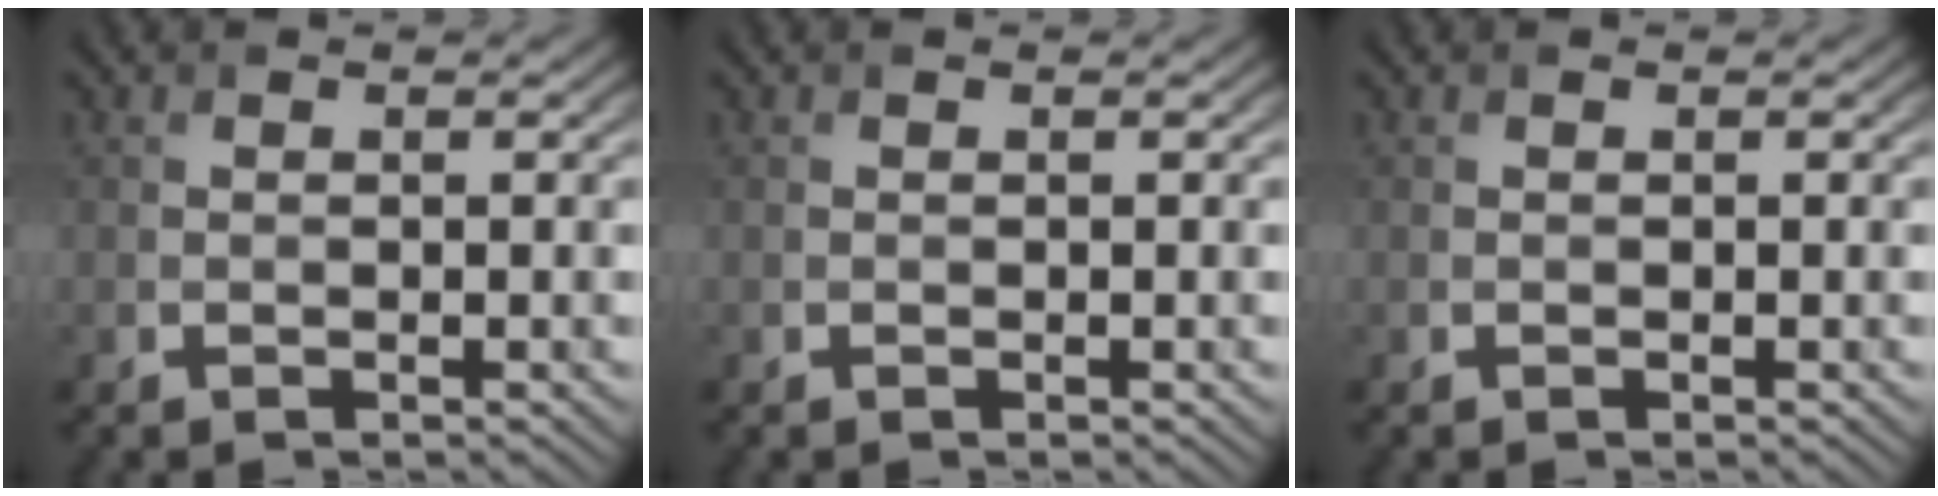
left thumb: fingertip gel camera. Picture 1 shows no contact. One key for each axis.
{"total": 0.0}
{"total": 0.0}